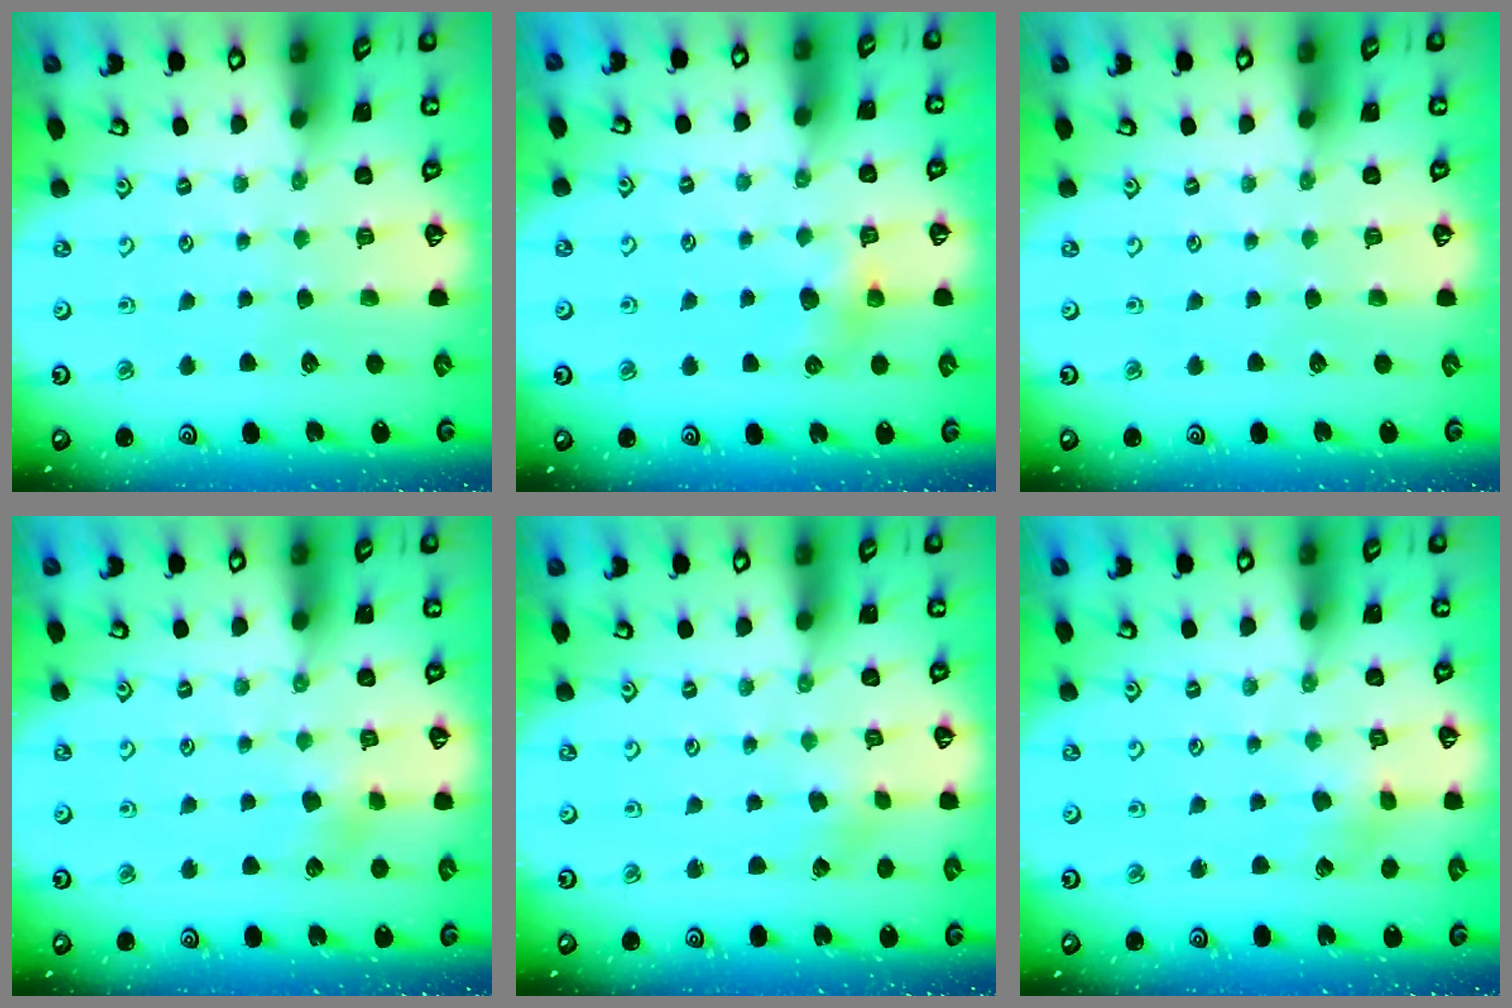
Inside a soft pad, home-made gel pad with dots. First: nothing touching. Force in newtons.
{"total": 5.8, "press": 5.8, "slide": 0.4}
{"total": 0.0}
{"total": 6.1, "press": 6.1, "slide": 0.3}
{"total": 0.5, "press": 0.5, "slide": 0.0}
{"total": 2.9, "press": 2.9, "slide": 0.1}